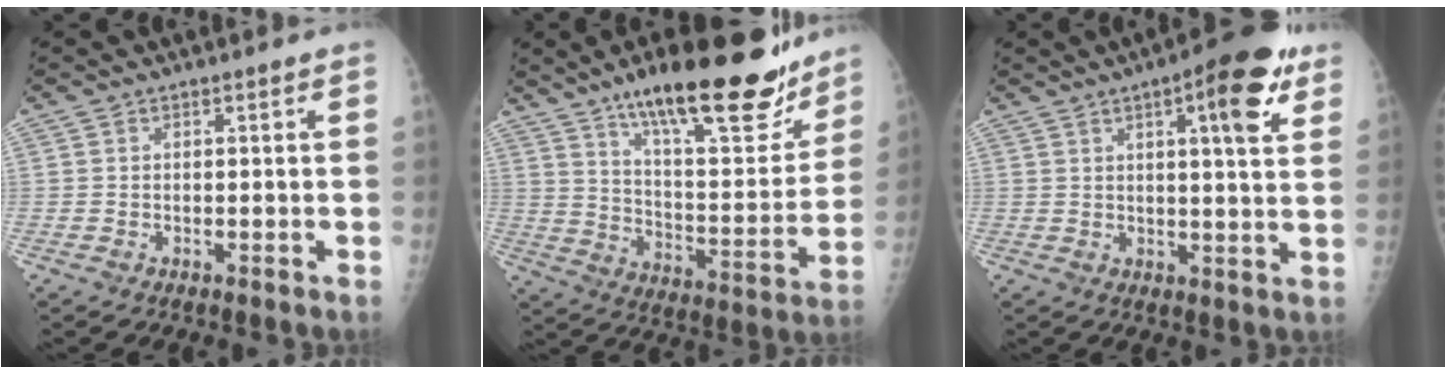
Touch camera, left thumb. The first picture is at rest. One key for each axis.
{"total": 25.8, "fx": 17.9, "fy": 7.3, "fz": 17.1, "tx": -0.215, "ty": -0.080, "tz": 0.279}
{"total": 12.1, "fx": 5.8, "fy": 3.0, "fz": 10.2, "tx": -0.123, "ty": -0.016, "tz": 0.070}